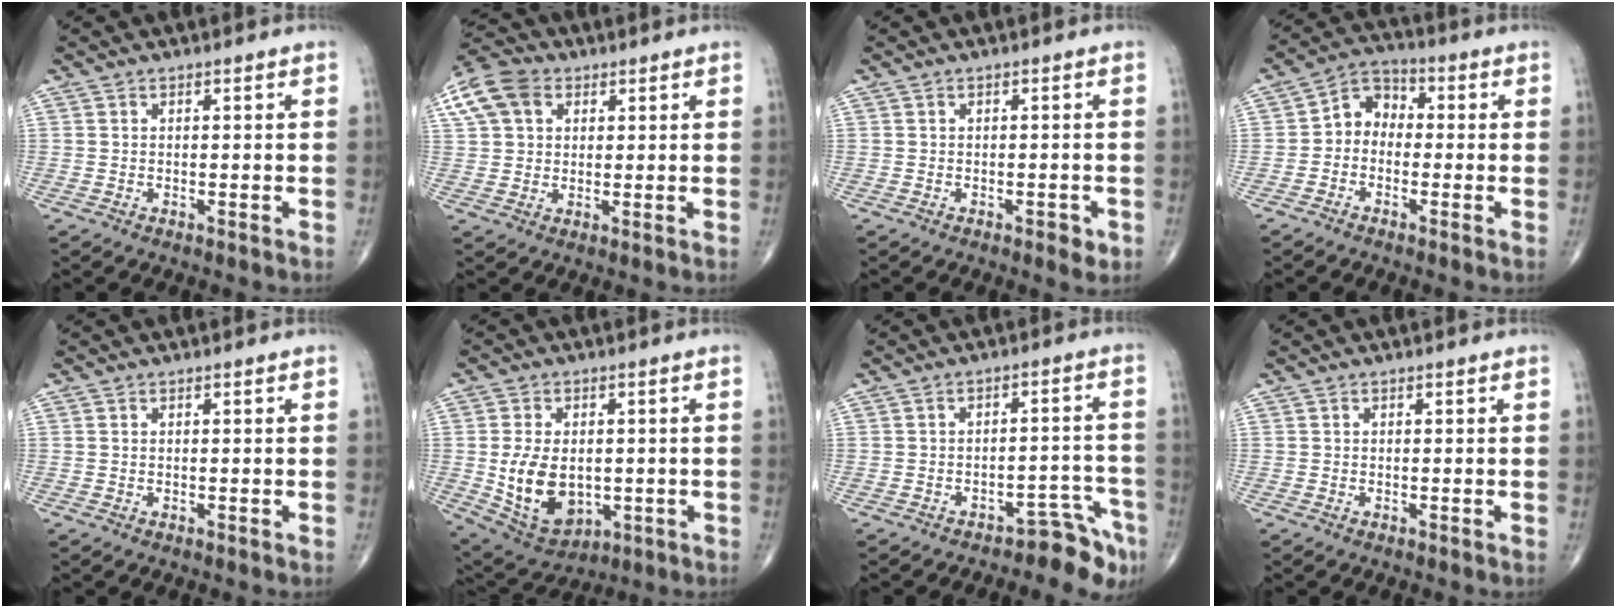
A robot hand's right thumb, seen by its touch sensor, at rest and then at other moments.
{"total": 10.3, "force": [4.0, 7.5, 5.8], "torque": [-0.114, 0.015, 0.070]}
{"total": 2.0, "force": [-0.8, 1.0, 1.5], "torque": [-0.017, 0.000, -0.009]}
{"total": 6.2, "force": [-0.9, 5.0, 3.5], "torque": [-0.032, 0.028, -0.039]}
{"total": 0.0}
{"total": 12.7, "force": [-0.9, 8.5, 9.4], "torque": [-0.146, -0.005, 0.007]}
{"total": 6.5, "force": [-5.0, 2.5, 3.3], "torque": [-0.021, 0.062, -0.066]}
{"total": 0.0}